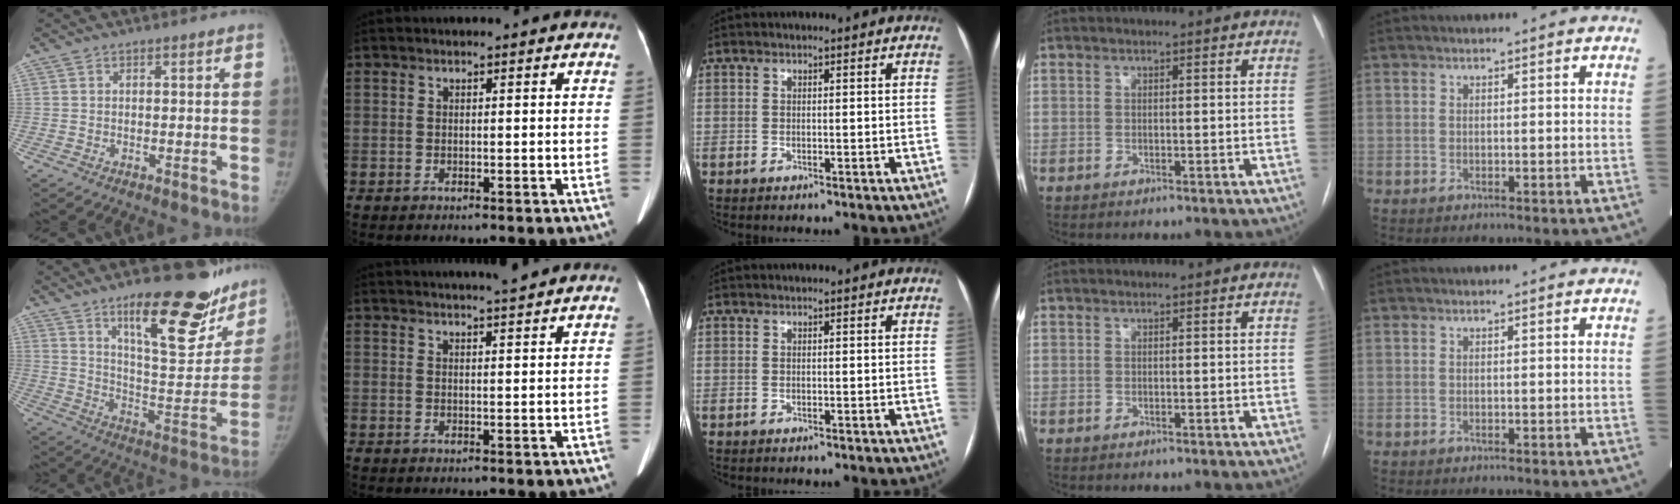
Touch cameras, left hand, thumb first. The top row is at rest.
{"thumb": {"total": 23.7, "force": [15.3, 8.0, 16.2], "torque": [-0.175, -0.091, 0.231]}, "index": {"total": 6.2, "force": [5.6, -0.7, 2.6], "torque": [-0.039, 0.008, 0.073]}}